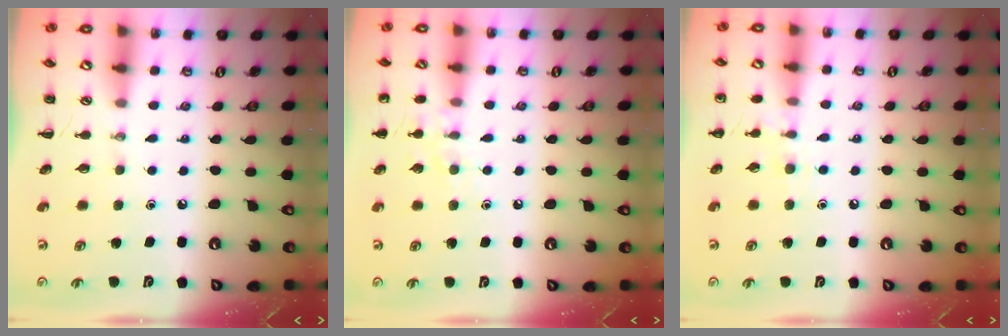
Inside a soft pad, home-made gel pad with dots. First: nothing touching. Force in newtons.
{"total": 7.6, "press": 7.4, "slide": 1.7}
{"total": 6.9, "press": 6.7, "slide": 1.9}